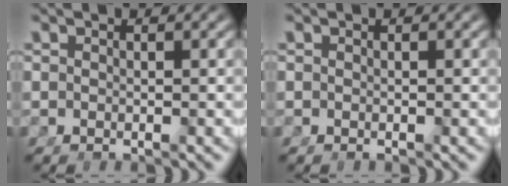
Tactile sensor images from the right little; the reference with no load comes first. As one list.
[{"total": 0.0}]